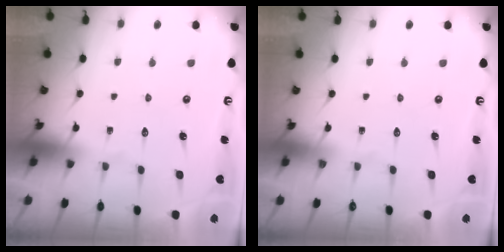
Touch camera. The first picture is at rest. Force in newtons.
{"total": 0.0}